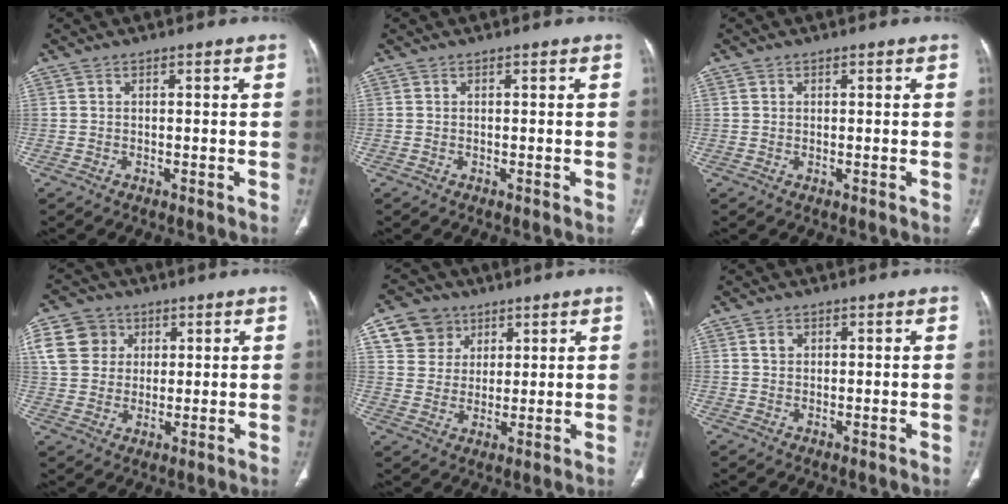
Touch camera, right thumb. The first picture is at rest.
{"total": 0.0}
{"total": 0.5, "force": [0.3, 0.5, 0.1], "torque": [0.005, 0.001, 0.004]}
{"total": 10.7, "force": [3.7, 9.1, 4.3], "torque": [-0.063, 0.004, 0.067]}
{"total": 8.7, "force": [4.3, 7.3, 2.0], "torque": [-0.009, -0.013, 0.081]}
{"total": 1.8, "force": [0.8, 1.4, 0.9], "torque": [-0.007, -0.002, 0.014]}